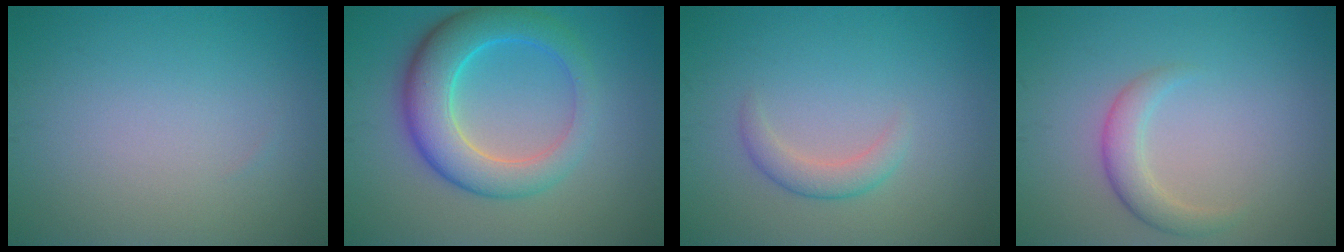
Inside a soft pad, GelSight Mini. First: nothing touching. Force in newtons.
{"total": 7.2, "press": 7.2, "slide": 0.3}
{"total": 2.0, "press": 2.0, "slide": 0.1}
{"total": 2.4, "press": 2.4, "slide": 0.1}